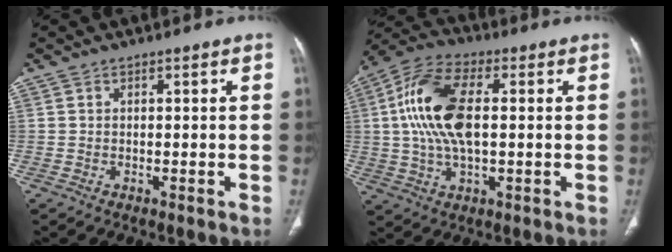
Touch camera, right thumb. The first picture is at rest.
{"total": 15.1, "force": [1.6, 7.4, 13.0], "torque": [-0.271, 0.018, 0.027]}